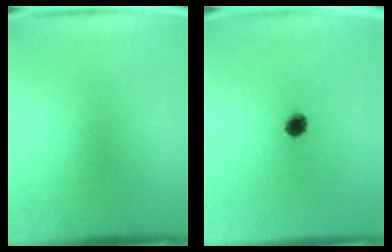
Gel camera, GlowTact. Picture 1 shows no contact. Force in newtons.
{"total": 3.9}